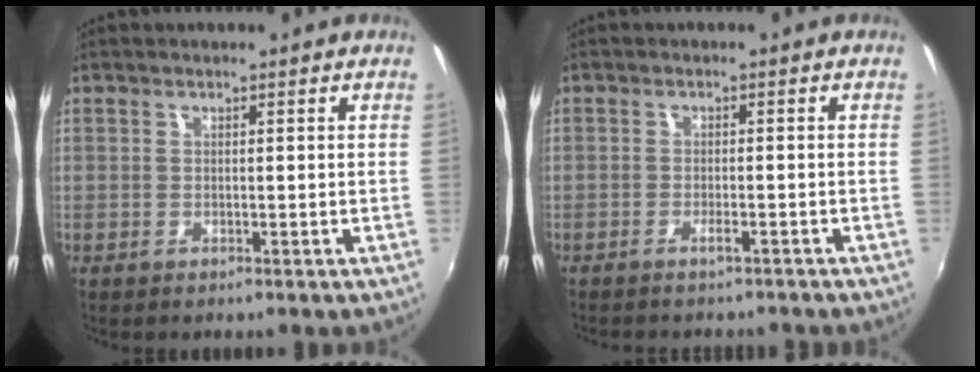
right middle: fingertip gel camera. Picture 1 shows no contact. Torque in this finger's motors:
{"motor_torque": [0.32, -0.44, 0.07, 0.05]}